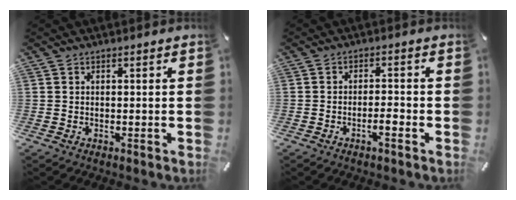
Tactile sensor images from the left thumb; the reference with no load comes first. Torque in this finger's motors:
{"motor_torque": [0.08, 0.69, 0.04, 0.10, 0.10]}